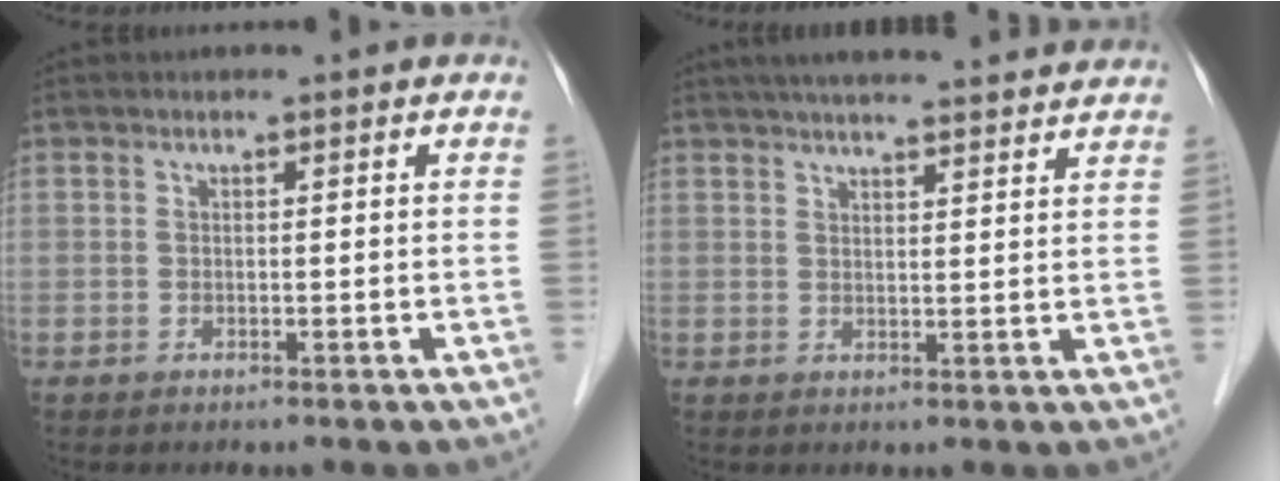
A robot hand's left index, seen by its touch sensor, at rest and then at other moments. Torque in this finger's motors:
{"motor_torque": [0.22, -0.62, 0.44, 0.08]}